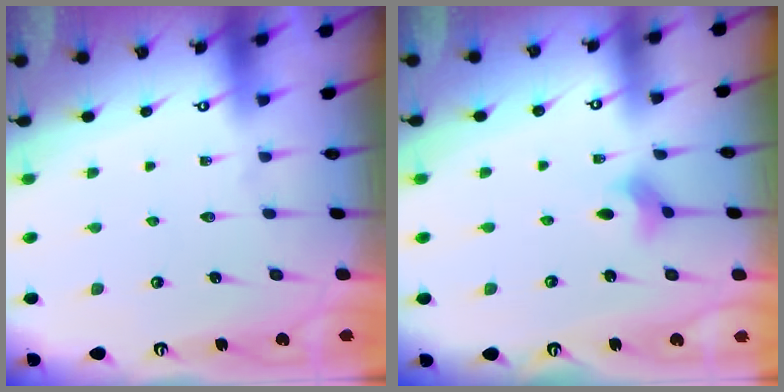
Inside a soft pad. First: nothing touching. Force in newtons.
{"total": 2.8, "press": 2.8, "slide": 0.1}